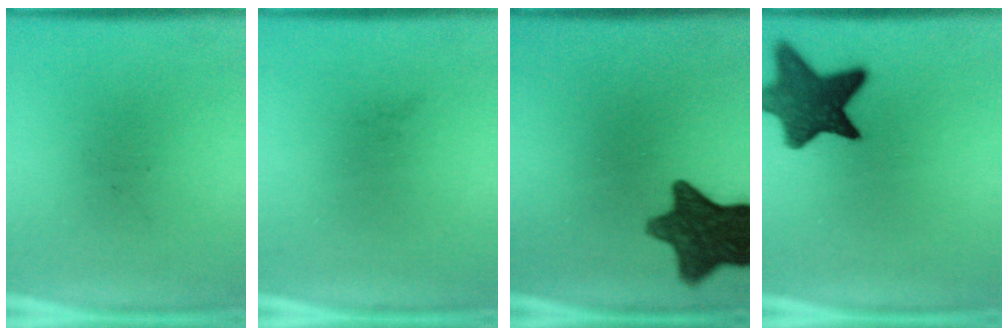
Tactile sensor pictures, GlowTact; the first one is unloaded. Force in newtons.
{"total": 0.0}
{"total": 11.4}
{"total": 12.3}